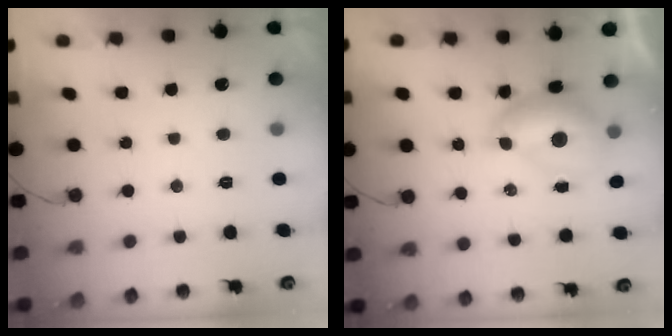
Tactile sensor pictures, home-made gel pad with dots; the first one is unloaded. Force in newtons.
{"total": 7.4, "press": 7.4, "slide": 0.6}